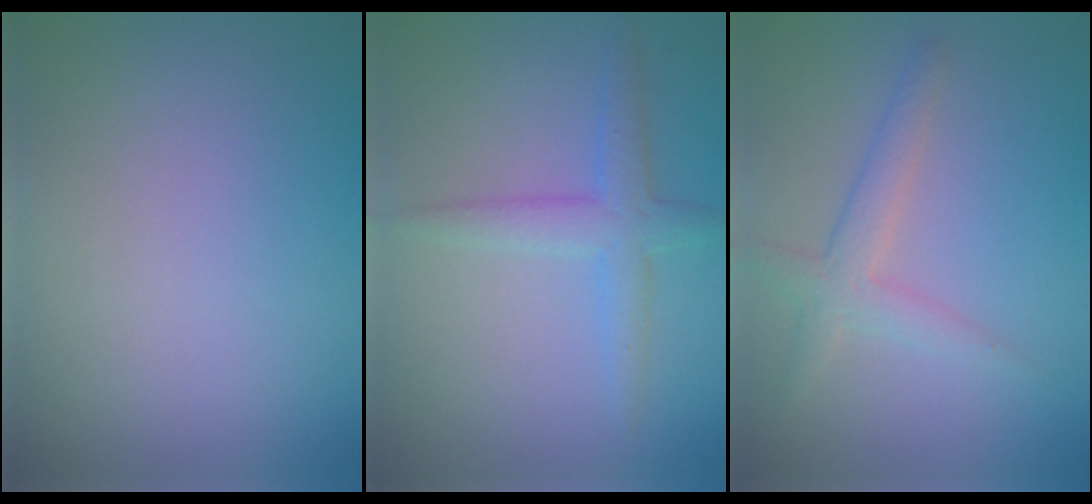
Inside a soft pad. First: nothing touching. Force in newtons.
{"total": 3.0, "press": 3.0, "slide": 0.1}
{"total": 2.6, "press": 2.6, "slide": 0.1}